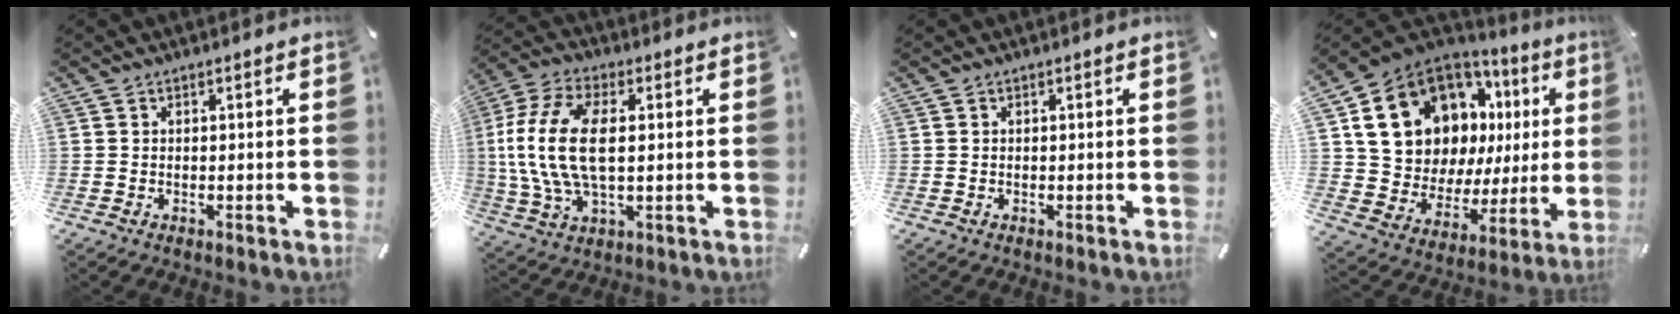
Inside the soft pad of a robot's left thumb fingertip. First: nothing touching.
{"total": 16.0, "force": [1.5, 8.4, 13.5], "torque": [-0.306, -0.006, 0.024]}
{"total": 0.0}
{"total": 18.5, "force": [9.5, 13.0, 9.3], "torque": [-0.167, -0.057, 0.191]}